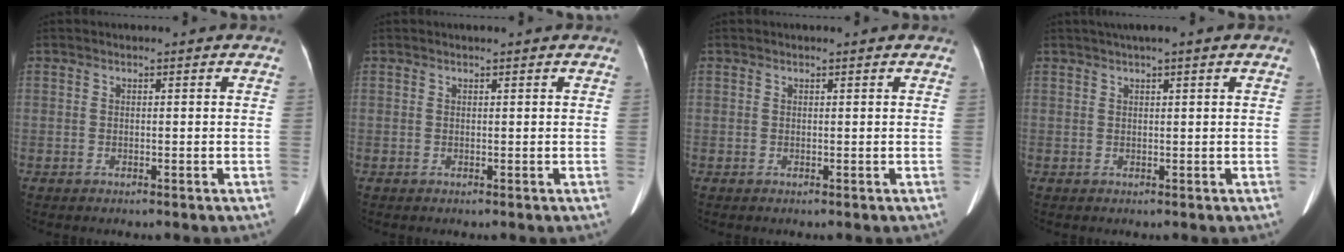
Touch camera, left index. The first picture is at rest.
{"total": 0.7, "force": [0.6, 0.1, 0.4], "torque": [-0.007, 0.008, 0.010]}
{"total": 0.6, "force": [0.6, 0.0, 0.2], "torque": [-0.004, 0.007, 0.009]}
{"total": 4.0, "force": [2.8, 0.0, 2.9], "torque": [-0.045, 0.029, 0.044]}